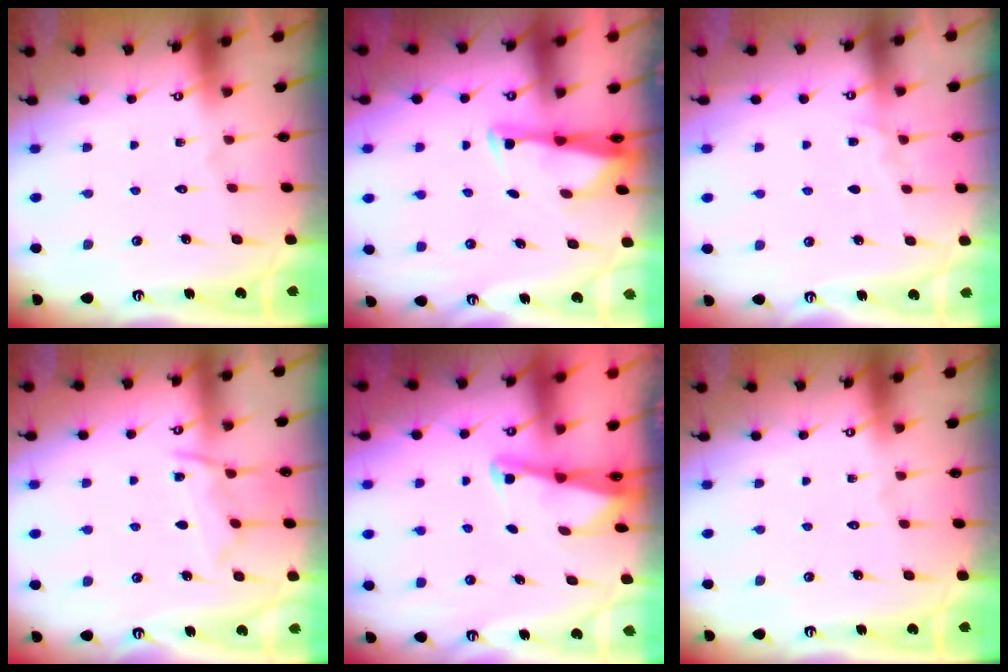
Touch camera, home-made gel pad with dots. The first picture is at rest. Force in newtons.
{"total": 3.1, "press": 3.0, "slide": 0.8}
{"total": 5.0, "press": 5.0, "slide": 0.6}
{"total": 8.8, "press": 8.7, "slide": 0.5}
{"total": 2.2, "press": 2.2, "slide": 0.3}
{"total": 0.0}